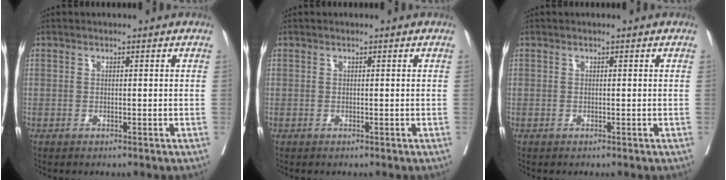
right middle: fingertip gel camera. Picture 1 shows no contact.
{"total": 0.0}
{"total": 0.0}